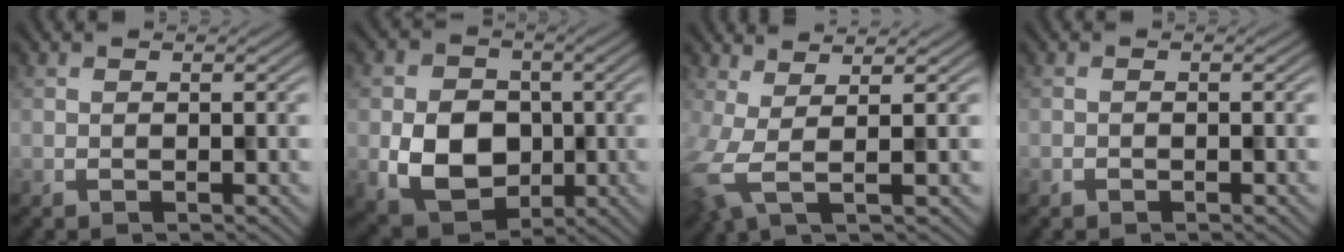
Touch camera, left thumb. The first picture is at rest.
{"total": 8.5, "force": [-1.3, 6.9, 4.9], "torque": [-0.105, -0.019, -0.028]}
{"total": 4.6, "force": [1.0, 1.2, 4.3], "torque": [-0.091, 0.002, 0.013]}
{"total": 0.5, "force": [-0.3, 0.3, -0.3], "torque": [0.008, -0.001, -0.006]}